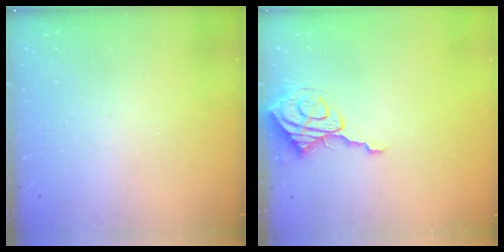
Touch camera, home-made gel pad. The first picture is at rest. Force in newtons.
{"total": 9.0, "press": 8.9, "slide": 1.1}